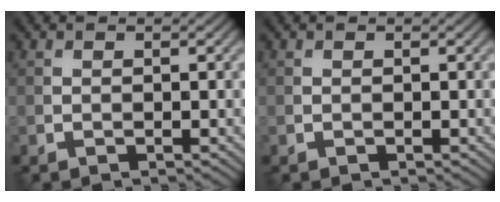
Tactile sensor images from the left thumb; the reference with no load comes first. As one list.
[{"total": 0.0}]